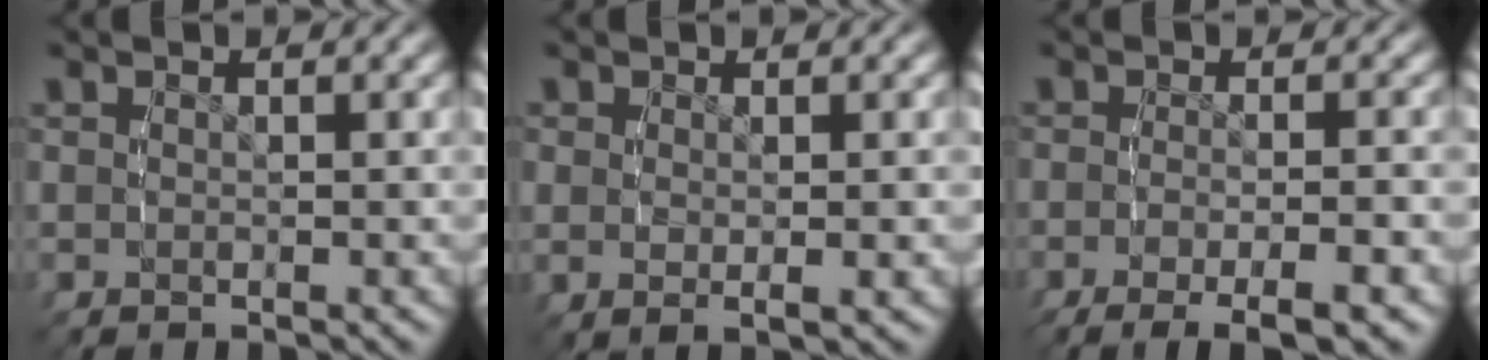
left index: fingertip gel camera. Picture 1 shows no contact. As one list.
[{"total": 1.7, "force": [0.2, 0.5, 1.6], "torque": [-0.037, -0.016, 0.018]}, {"total": 6.3, "force": [-4.7, 1.7, 3.7], "torque": [-0.059, -0.013, -0.064]}]